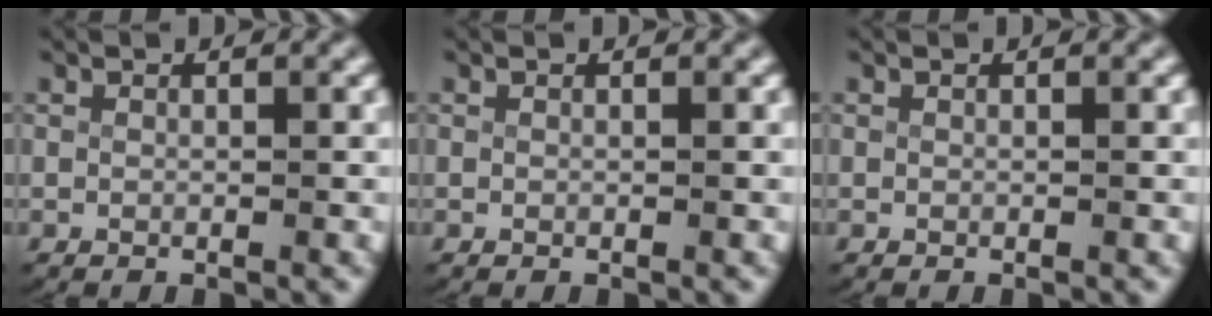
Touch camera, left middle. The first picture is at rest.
{"total": 0.0}
{"total": 0.0}